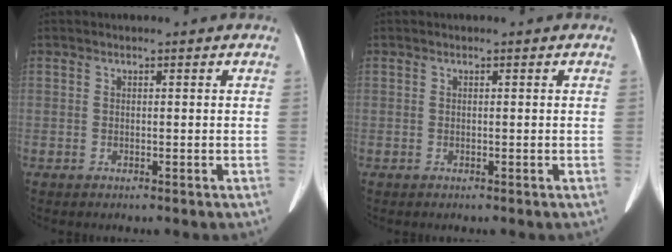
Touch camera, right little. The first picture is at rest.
{"total": 0.0}